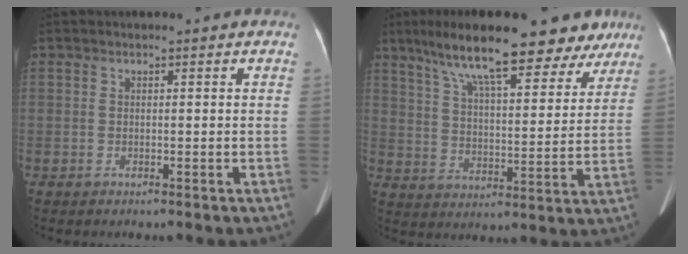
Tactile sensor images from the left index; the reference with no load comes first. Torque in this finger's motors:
{"motor_torque": [1.14, -0.99, 0.89, 0.21]}